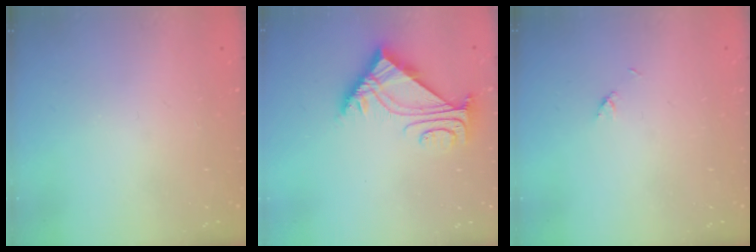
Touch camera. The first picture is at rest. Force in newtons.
{"total": 4.9, "press": 4.8, "slide": 0.7}
{"total": 2.1, "press": 2.1, "slide": 0.3}